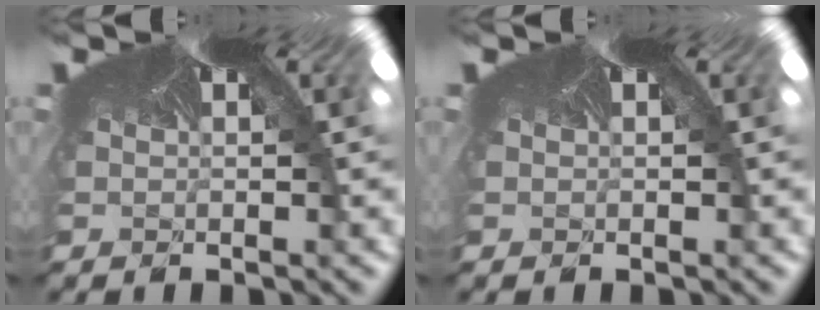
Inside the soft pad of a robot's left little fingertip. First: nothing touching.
{"total": 0.0}